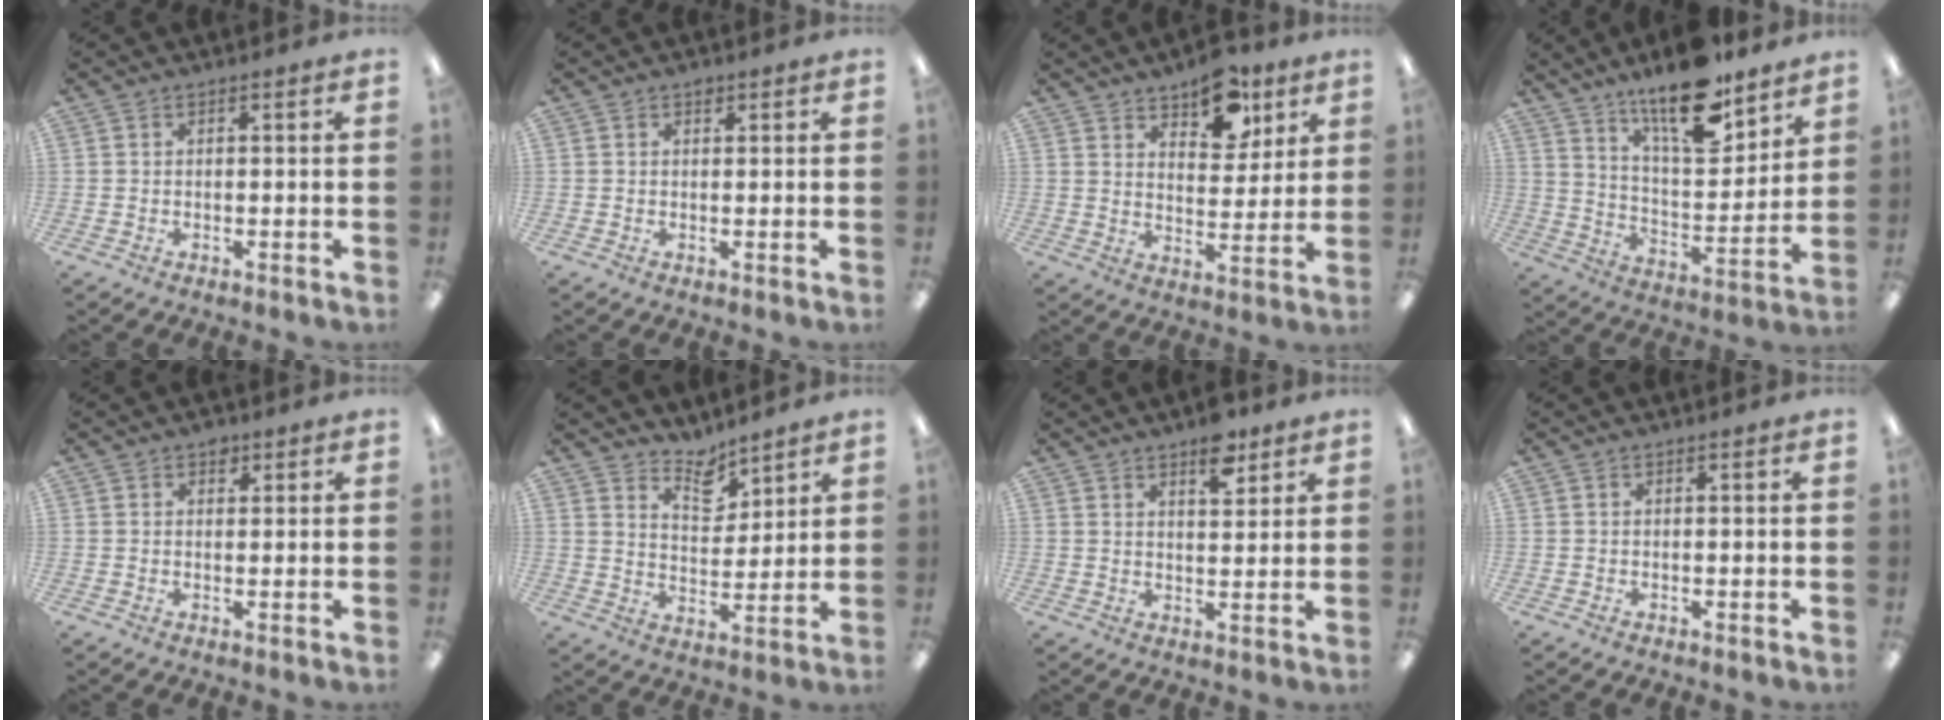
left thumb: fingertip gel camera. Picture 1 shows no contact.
{"total": 1.2, "force": [0.9, 0.7, 0.6], "torque": [-0.004, -0.002, 0.014]}
{"total": 10.9, "force": [7.9, 5.6, 4.9], "torque": [-0.059, -0.041, 0.139]}
{"total": 17.8, "force": [13.2, 5.7, 10.5], "torque": [-0.165, -0.086, 0.221]}
{"total": 2.5, "force": [1.6, 1.6, 1.1], "torque": [0.001, -0.005, 0.023]}
{"total": 7.4, "force": [6.5, 3.1, 1.7], "torque": [-0.017, -0.048, 0.117]}
{"total": 7.0, "force": [4.9, 2.9, 3.9], "torque": [-0.041, -0.031, 0.080]}
{"total": 0.0}